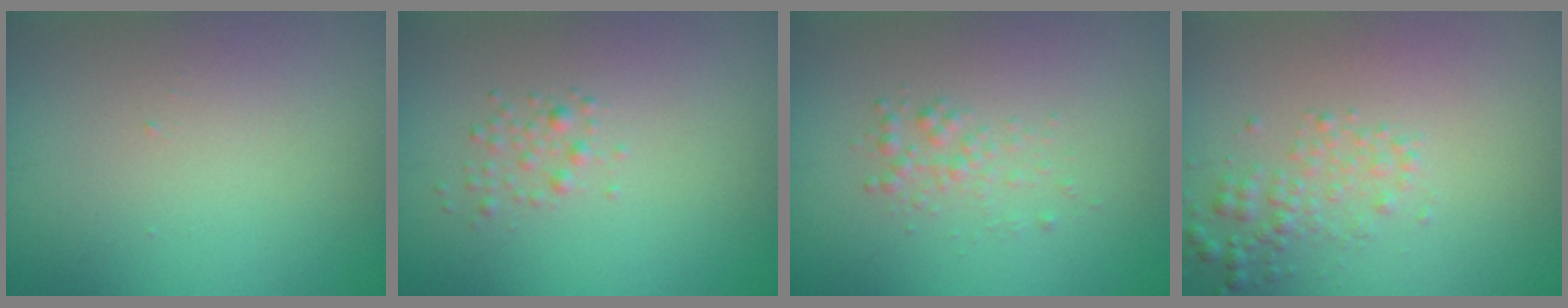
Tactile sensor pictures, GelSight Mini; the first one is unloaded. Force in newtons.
{"total": 1.2, "press": 1.2, "slide": 0.0}
{"total": 1.4, "press": 1.4, "slide": 0.1}
{"total": 2.1, "press": 2.1, "slide": 0.1}